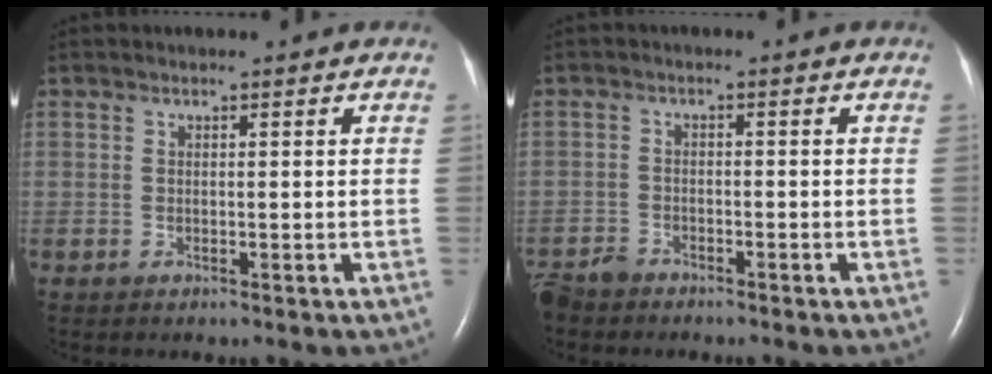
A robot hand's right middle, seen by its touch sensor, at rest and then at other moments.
{"total": 3.8, "force": [-3.5, 1.4, 0.7], "torque": [-0.018, -0.007, -0.068]}